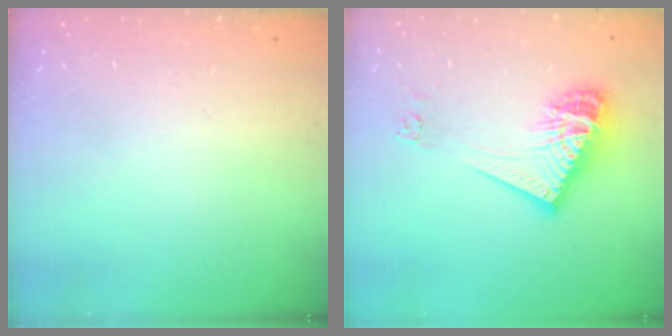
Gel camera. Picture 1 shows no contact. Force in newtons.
{"total": 17.6, "press": 17.5, "slide": 1.5}